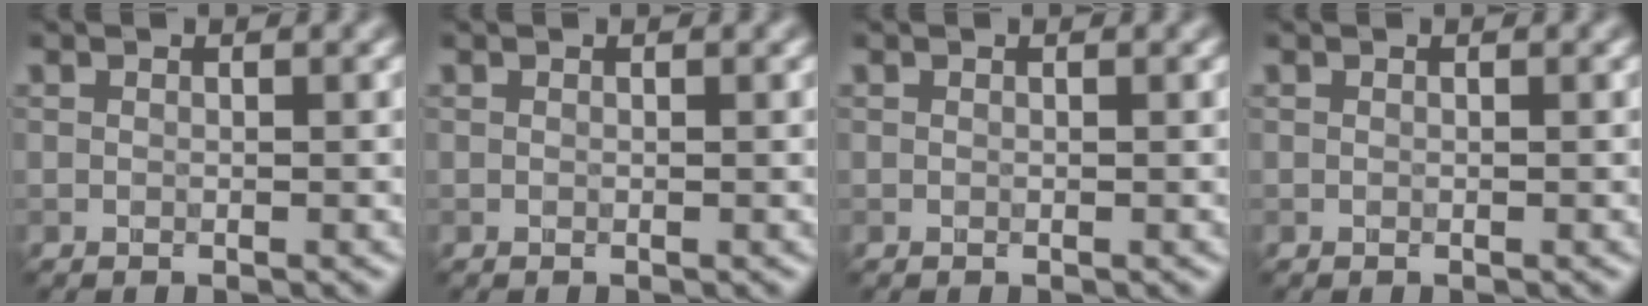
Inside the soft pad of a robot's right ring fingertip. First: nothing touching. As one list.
[{"total": 0.0}, {"total": 0.0}, {"total": 0.0}]